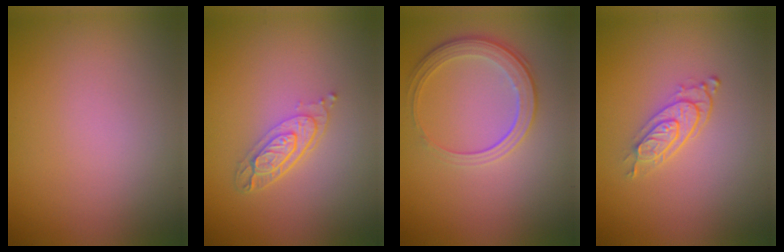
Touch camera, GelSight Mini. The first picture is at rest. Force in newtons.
{"total": 3.4, "press": 2.6, "slide": 2.2}
{"total": 3.7, "press": 2.8, "slide": 2.3}
{"total": 2.8, "press": 2.2, "slide": 1.7}